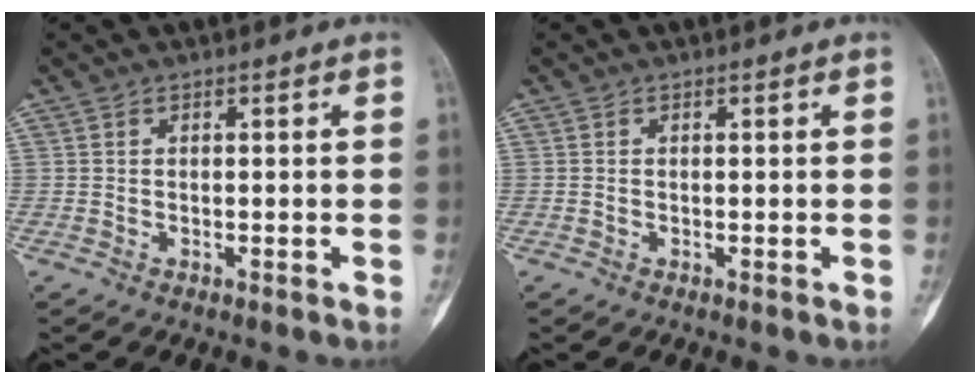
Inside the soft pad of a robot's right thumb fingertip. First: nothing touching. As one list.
[{"total": 0.0}]